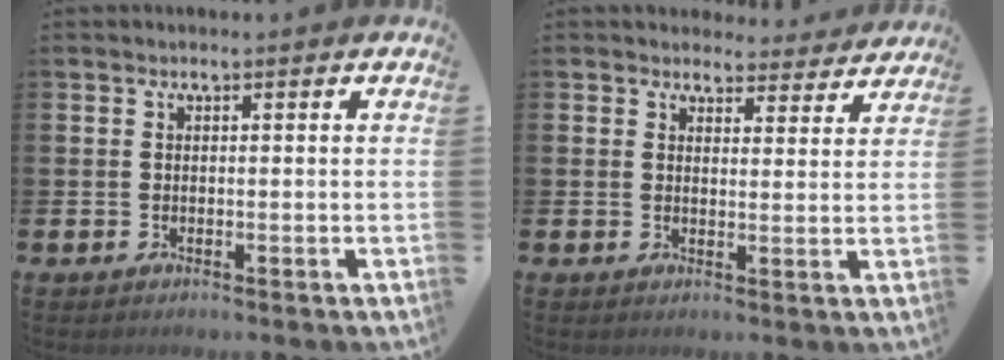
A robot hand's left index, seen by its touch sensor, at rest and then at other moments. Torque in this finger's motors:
{"motor_torque": [1.07, -1.07, 0.42, 0.05]}